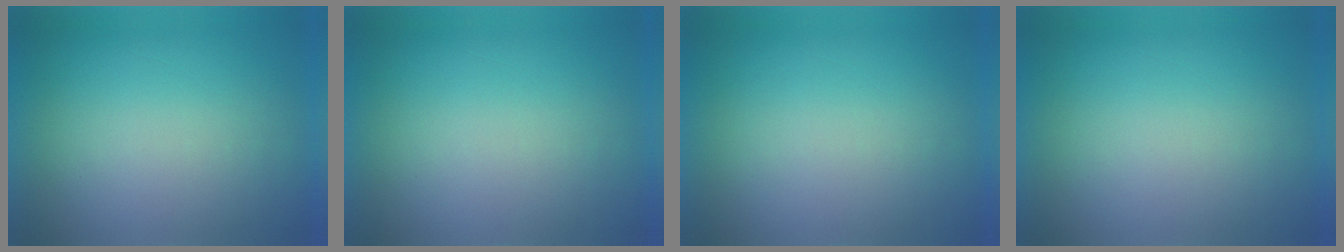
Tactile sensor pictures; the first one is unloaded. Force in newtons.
{"total": 1.2}
{"total": 0.0}
{"total": 0.0}